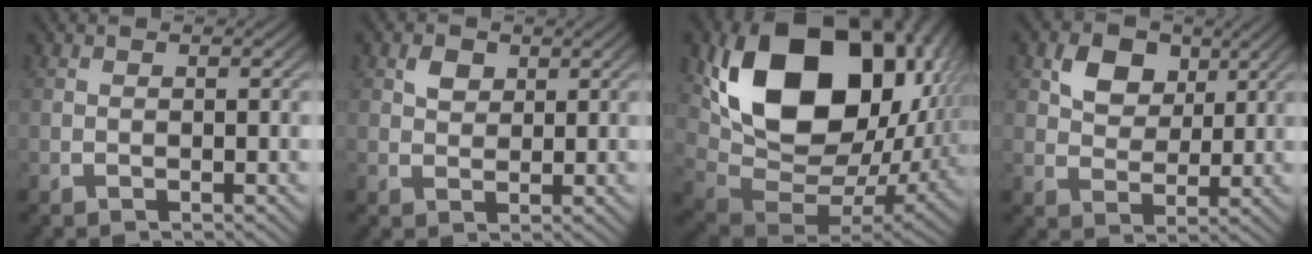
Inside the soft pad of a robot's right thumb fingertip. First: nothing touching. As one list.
[{"total": 2.1, "force": [1.2, 1.4, 0.9], "torque": [-0.008, -0.002, 0.026]}, {"total": 21.1, "force": [2.2, 13.7, 15.9], "torque": [-0.314, -0.054, 0.055]}, {"total": 5.0, "force": [2.1, 3.8, 2.6], "torque": [-0.049, -0.008, 0.038]}]